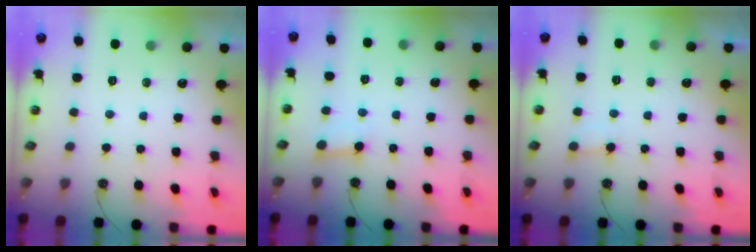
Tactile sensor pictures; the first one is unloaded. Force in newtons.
{"total": 2.9, "press": 2.9, "slide": 0.2}
{"total": 5.2, "press": 5.2, "slide": 0.6}